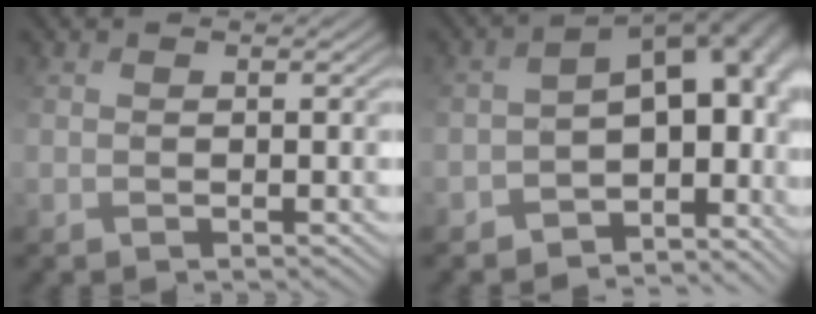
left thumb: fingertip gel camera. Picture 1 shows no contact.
{"total": 13.2, "force": [-3.0, 7.6, 10.4], "torque": [-0.147, -0.027, -0.004]}